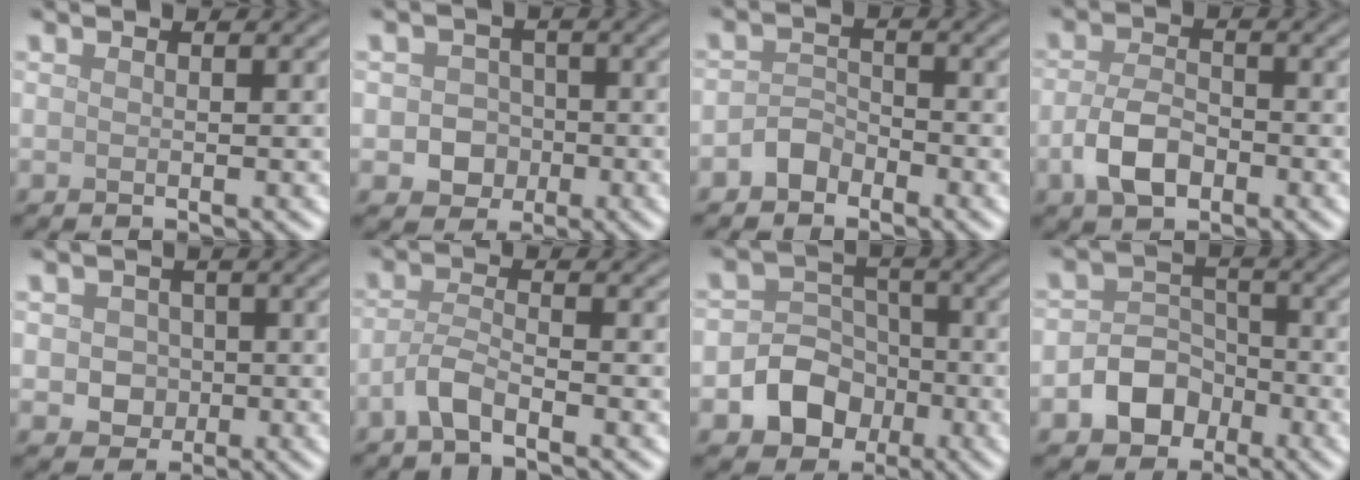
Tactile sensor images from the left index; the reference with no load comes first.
{"total": 3.4, "force": [-0.8, 3.1, 1.4], "torque": [0.004, -0.002, -0.026]}
{"total": 2.1, "force": [-1.5, 1.3, 0.6], "torque": [-0.007, 0.011, -0.031]}
{"total": 4.2, "force": [-1.7, 2.5, 2.9], "torque": [-0.060, -0.001, -0.037]}
{"total": 2.6, "force": [-0.2, 2.4, 1.1], "torque": [-0.005, -0.003, -0.006]}
{"total": 2.6, "force": [-1.6, 0.7, 1.9], "torque": [-0.042, 0.003, -0.042]}
{"total": 5.7, "force": [-2.1, 4.7, 2.4], "torque": [-0.014, 0.001, -0.054]}
{"total": 4.6, "force": [-2.1, 3.6, 2.0], "torque": [-0.021, 0.002, -0.042]}